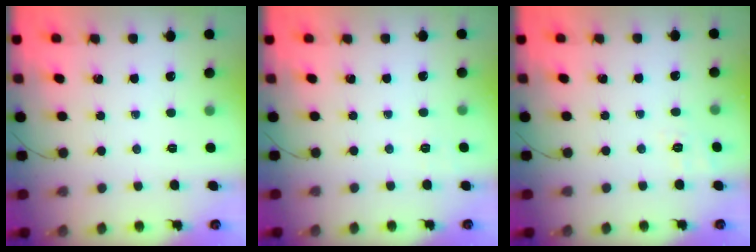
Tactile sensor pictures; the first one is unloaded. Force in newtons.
{"total": 6.8, "press": 6.6, "slide": 1.8}
{"total": 2.5, "press": 1.1, "slide": 2.2}